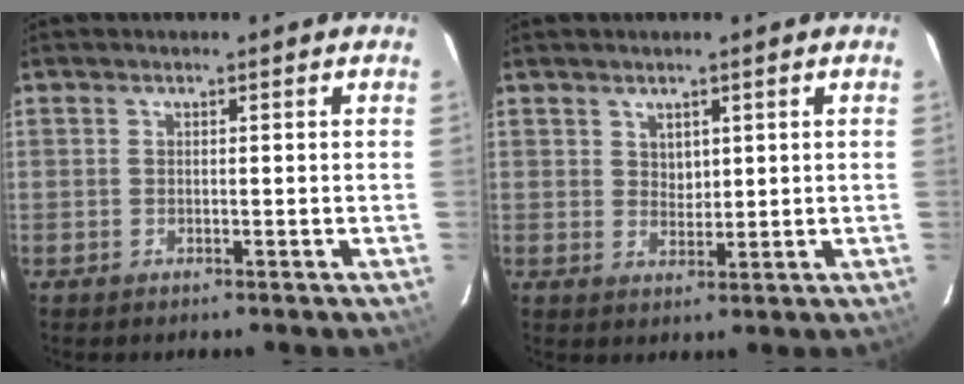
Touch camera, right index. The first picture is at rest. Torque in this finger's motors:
{"motor_torque": [0.01, 0.10, 0.01, 0.00]}